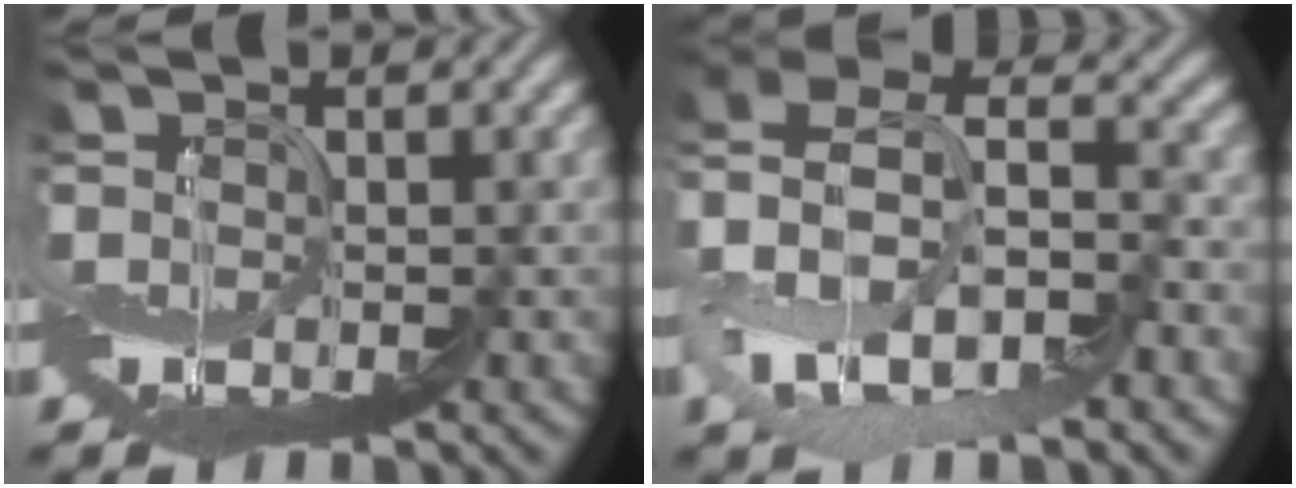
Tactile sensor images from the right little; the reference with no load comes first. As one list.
[{"total": 4.1, "force": [-0.7, 2.4, 3.3], "torque": [-0.125, 0.021, -0.013]}]